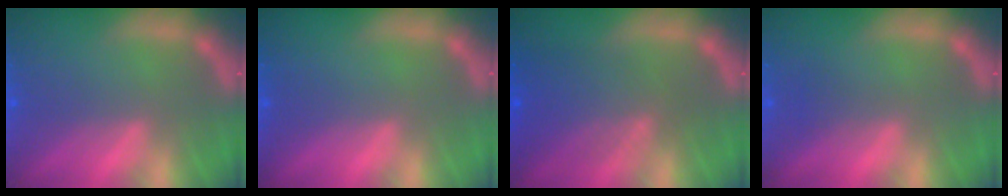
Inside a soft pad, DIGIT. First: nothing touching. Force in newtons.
{"total": 0.0}
{"total": 6.1}
{"total": 1.0}